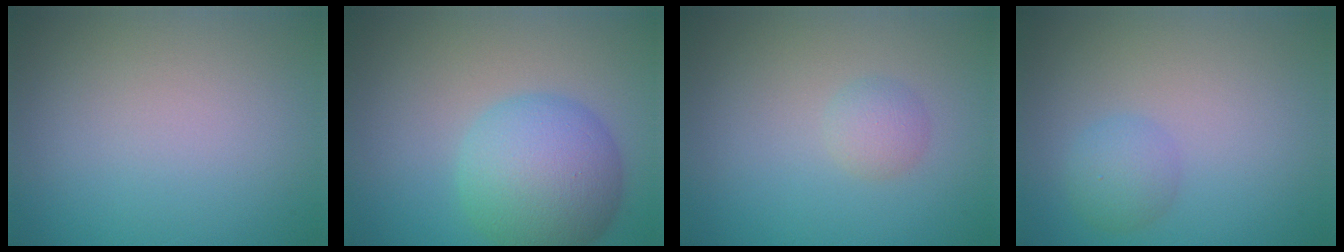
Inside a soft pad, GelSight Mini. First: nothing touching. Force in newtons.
{"total": 7.5, "press": 7.5, "slide": 0.1}
{"total": 1.4, "press": 1.4, "slide": 0.1}
{"total": 2.0, "press": 2.0, "slide": 0.1}